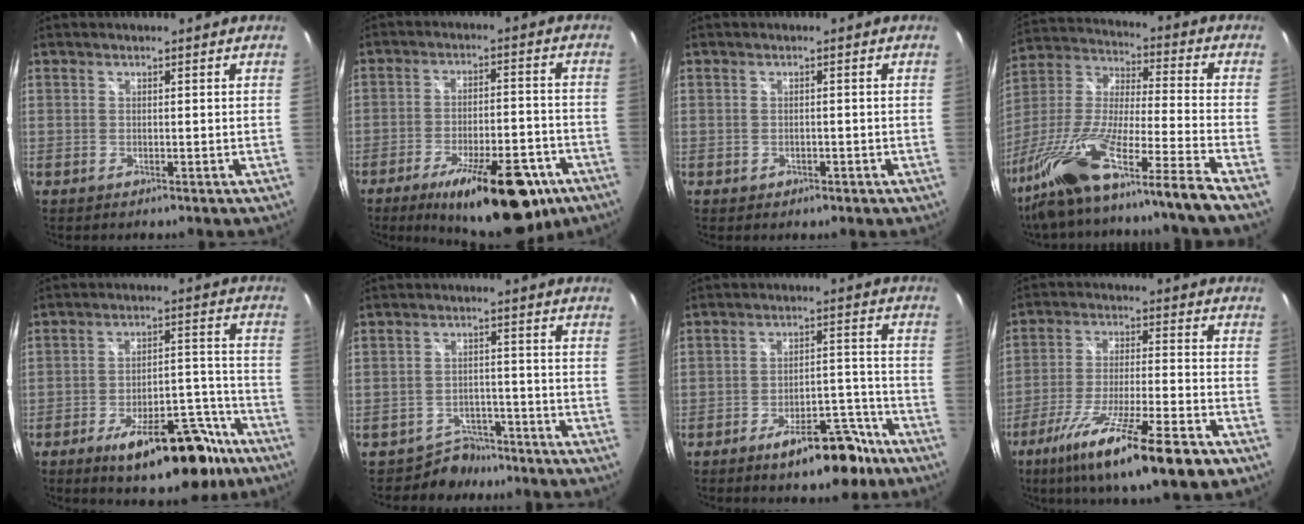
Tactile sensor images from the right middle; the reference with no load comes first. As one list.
[{"total": 19.8, "force": [-12.3, 6.8, 14.0], "torque": [-0.212, -0.021, -0.168]}, {"total": 1.9, "force": [-0.7, 1.6, 0.9], "torque": [-0.014, -0.004, -0.006]}, {"total": 21.0, "force": [-15.7, -1.4, 14.0], "torque": [-0.249, -0.050, -0.288]}, {"total": 18.1, "force": [-12.1, 6.9, 11.5], "torque": [-0.163, 0.010, -0.162]}, {"total": 5.4, "force": [-4.4, 3.0, -0.4], "torque": [0.005, 0.018, -0.069]}, {"total": 12.8, "force": [-8.8, 4.9, 7.9], "torque": [-0.121, 0.019, -0.119]}, {"total": 18.5, "force": [-11.4, 2.6, 14.3], "torque": [-0.264, -0.056, -0.190]}]